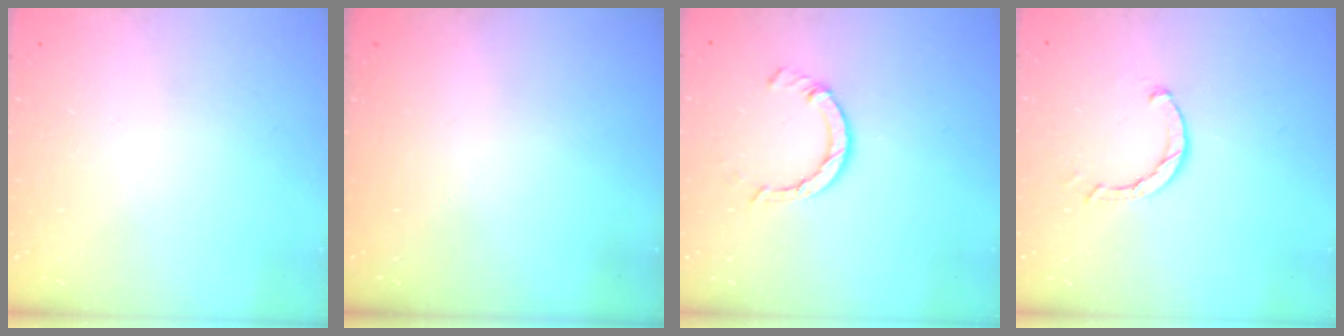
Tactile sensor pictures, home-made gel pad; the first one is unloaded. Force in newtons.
{"total": 0.0}
{"total": 5.8, "press": 5.8, "slide": 0.8}
{"total": 2.5, "press": 2.5, "slide": 0.1}